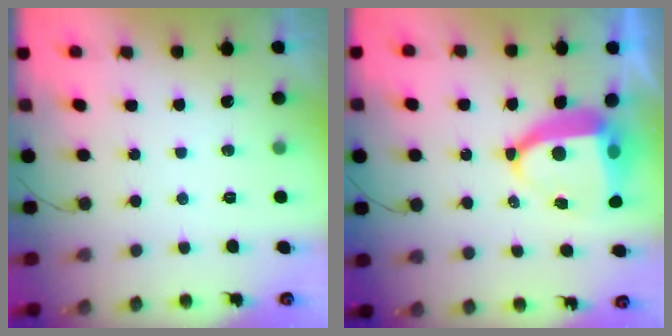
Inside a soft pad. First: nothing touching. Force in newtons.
{"total": 10.2, "press": 10.1, "slide": 1.2}